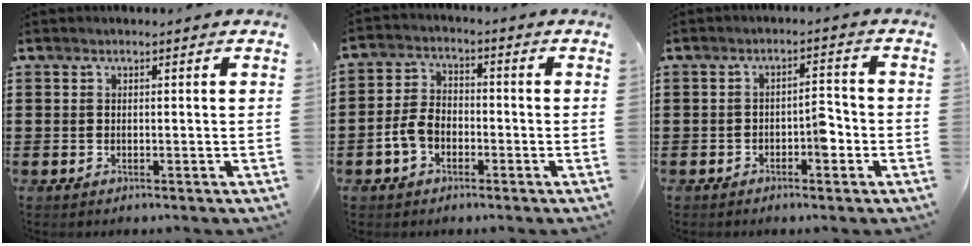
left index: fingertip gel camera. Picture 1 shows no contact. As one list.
[{"total": 5.0, "force": [-2.1, 3.3, 3.1], "torque": [-0.077, 0.005, -0.045]}, {"total": 3.6, "force": [-1.6, 1.7, 2.8], "torque": [-0.043, 0.004, -0.033]}]